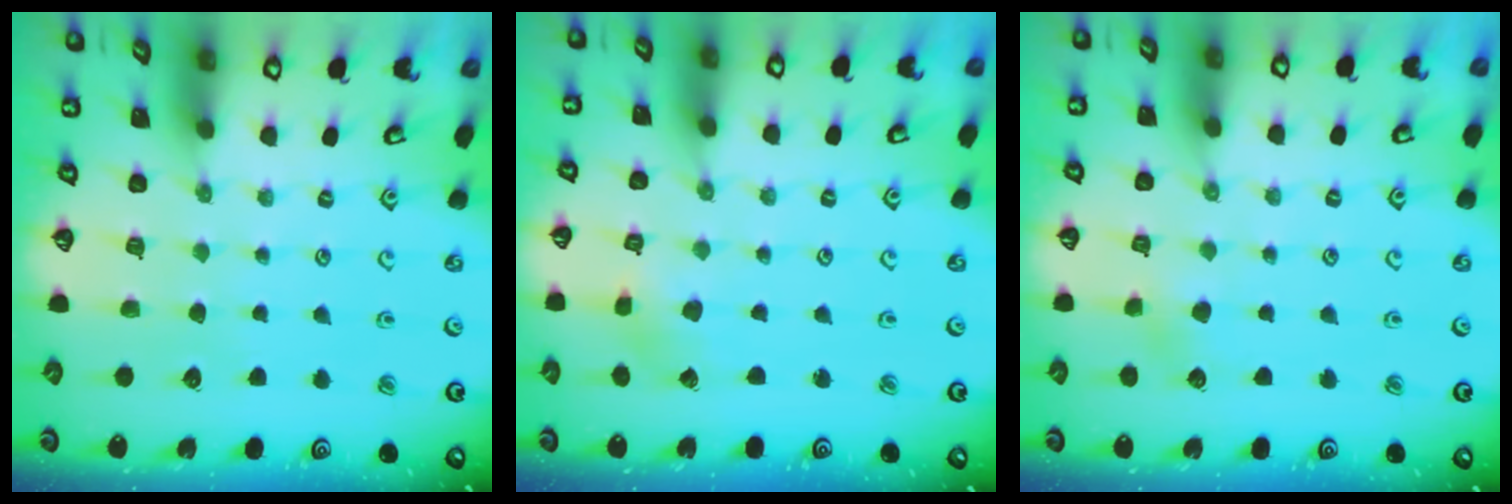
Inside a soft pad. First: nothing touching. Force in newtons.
{"total": 2.2, "press": 2.2, "slide": 0.2}
{"total": 3.0, "press": 2.9, "slide": 0.5}